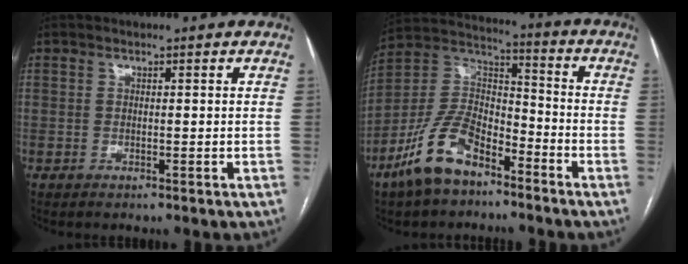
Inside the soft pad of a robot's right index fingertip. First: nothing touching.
{"total": 13.2, "force": [-8.6, 5.7, 8.3], "torque": [-0.176, 0.012, -0.167]}